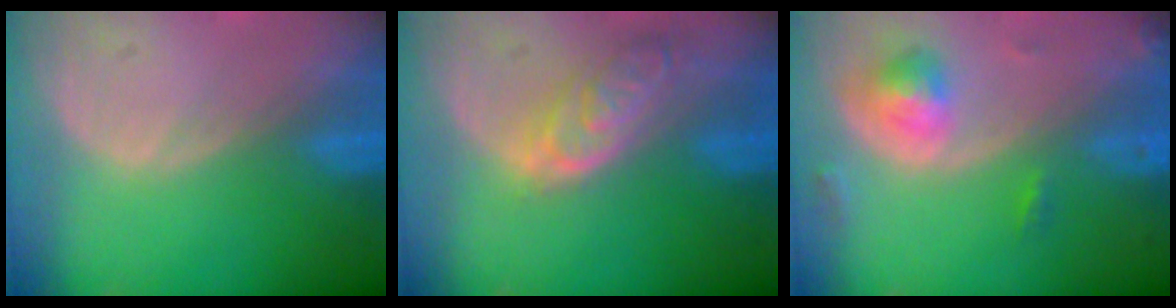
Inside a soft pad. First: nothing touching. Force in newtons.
{"total": 6.4, "press": 5.8, "slide": 2.8}
{"total": 4.6, "press": 4.6, "slide": 0.3}